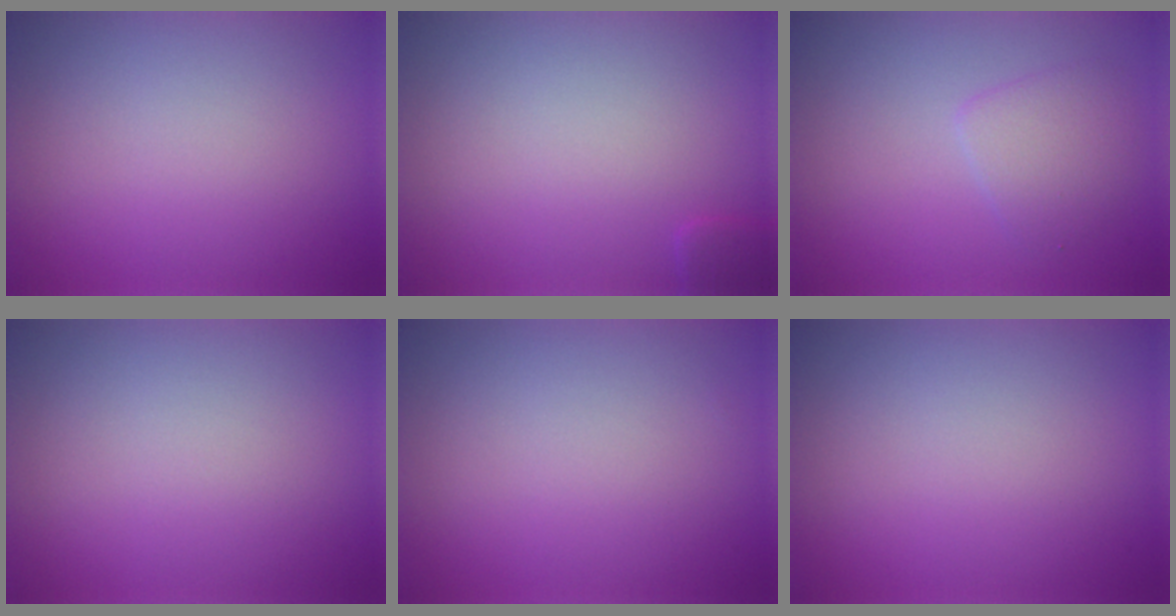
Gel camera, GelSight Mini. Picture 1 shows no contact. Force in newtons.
{"total": 0.8, "press": 0.8, "slide": 0.1}
{"total": 2.4, "press": 2.4, "slide": 0.1}
{"total": 0.0}
{"total": 0.0}
{"total": 0.0}